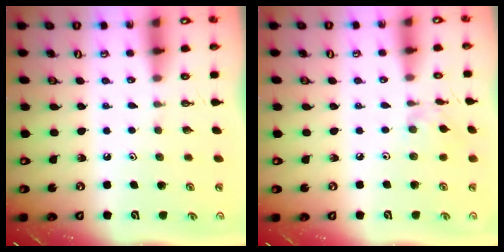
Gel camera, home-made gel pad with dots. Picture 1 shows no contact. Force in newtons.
{"total": 2.1, "press": 2.1, "slide": 0.2}